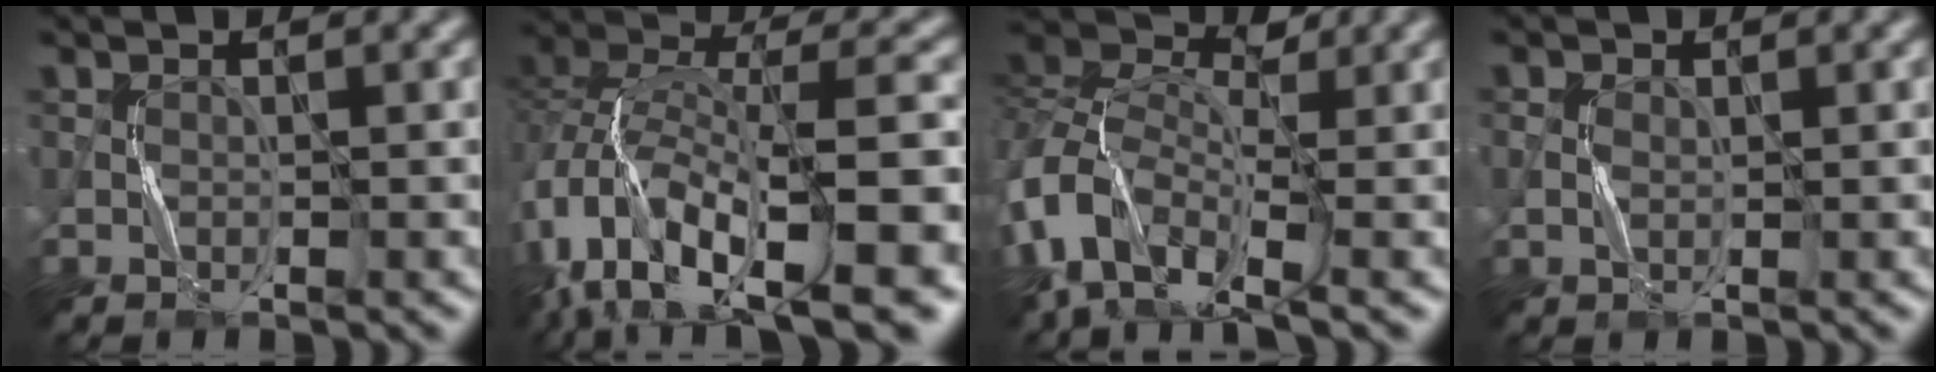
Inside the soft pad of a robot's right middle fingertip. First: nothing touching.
{"total": 14.6, "force": [-7.6, 6.1, 10.8], "torque": [-0.215, 0.015, -0.127]}
{"total": 9.6, "force": [-4.2, 5.6, 6.5], "torque": [-0.135, 0.001, -0.100]}
{"total": 1.1, "force": [0.2, 0.8, 0.8], "torque": [-0.018, 0.003, 0.001]}